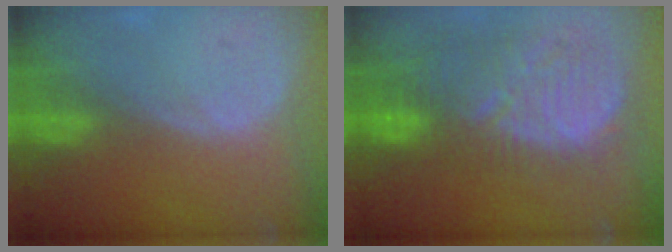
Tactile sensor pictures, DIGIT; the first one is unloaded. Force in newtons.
{"total": 12.3, "press": 11.2, "slide": 5.1}